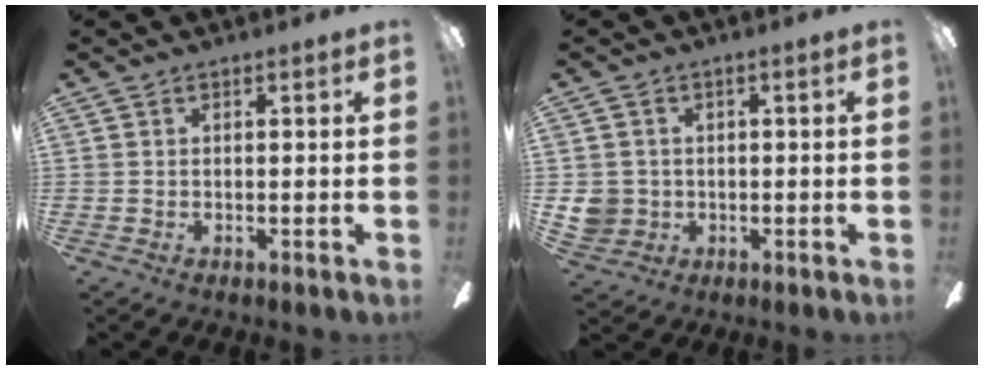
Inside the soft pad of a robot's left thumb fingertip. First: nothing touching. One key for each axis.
{"total": 5.2, "fx": -0.2, "fy": 5.0, "fz": 1.1, "tx": -0.028, "ty": 0.006, "tz": -0.005}